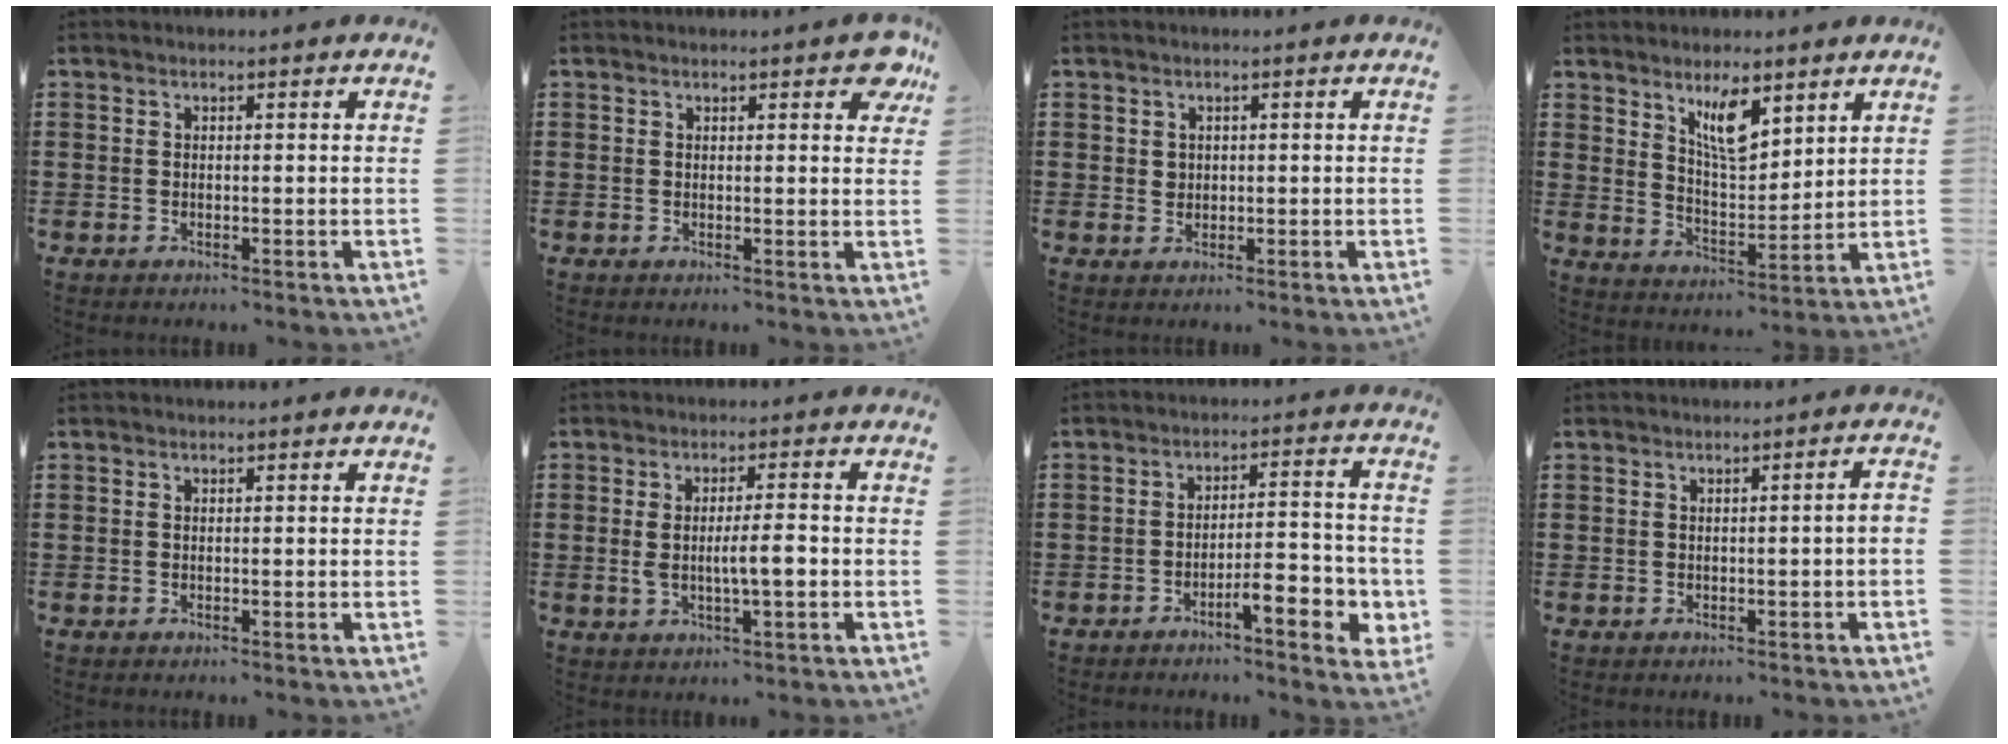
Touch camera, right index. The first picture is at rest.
{"total": 2.6, "force": [1.6, 1.0, 1.8], "torque": [-0.016, -0.001, 0.023]}
{"total": 1.3, "force": [0.4, 1.1, 0.4], "torque": [-0.010, 0.006, 0.008]}
{"total": 7.5, "force": [4.7, 2.7, 5.2], "torque": [-0.089, -0.015, 0.079]}
{"total": 0.0}
{"total": 5.3, "force": [-0.5, 1.1, 5.1], "torque": [-0.097, -0.002, -0.012]}
{"total": 6.6, "force": [-3.4, 1.3, 5.4], "torque": [-0.078, -0.003, -0.059]}
{"total": 1.2, "force": [-0.3, -0.2, 1.2], "torque": [-0.018, -0.004, -0.005]}